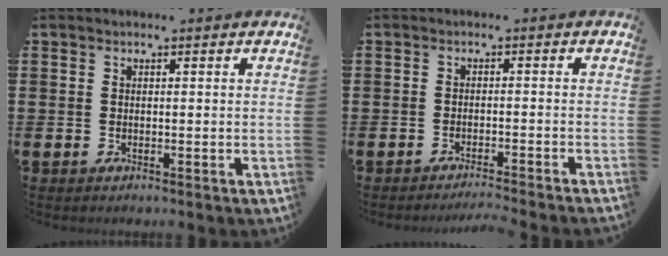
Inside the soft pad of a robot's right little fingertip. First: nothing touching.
{"total": 1.5, "force": [-1.5, -0.3, 0.2], "torque": [-0.002, 0.002, -0.030]}